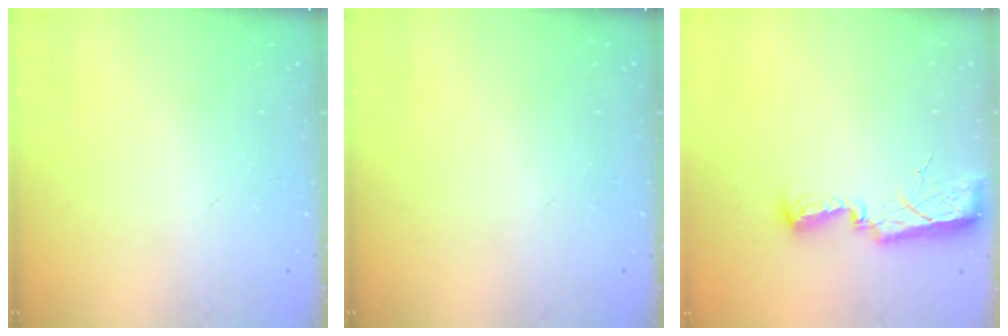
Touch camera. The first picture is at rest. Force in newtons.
{"total": 0.0}
{"total": 10.7, "press": 9.0, "slide": 5.8}